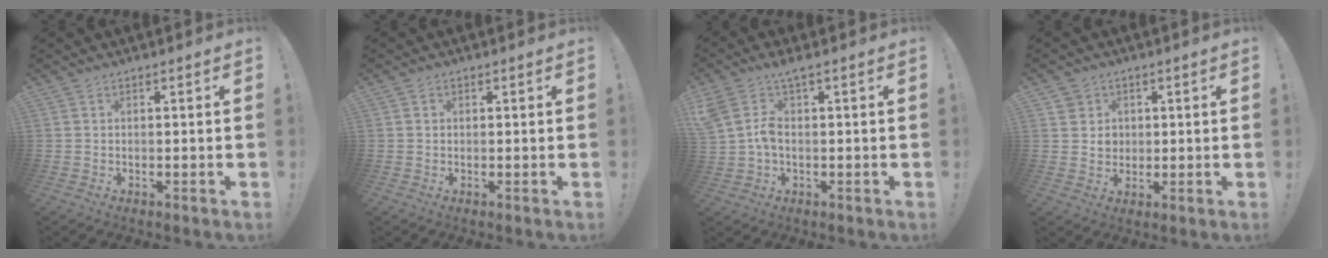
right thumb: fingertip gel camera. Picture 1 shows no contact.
{"total": 0.6, "force": [0.1, 0.6, 0.0], "torque": [-0.001, 0.003, 0.003]}
{"total": 6.3, "force": [0.7, 3.1, 5.4], "torque": [-0.112, -0.002, 0.011]}
{"total": 4.6, "force": [1.4, 4.3, 0.8], "torque": [-0.007, -0.009, 0.026]}